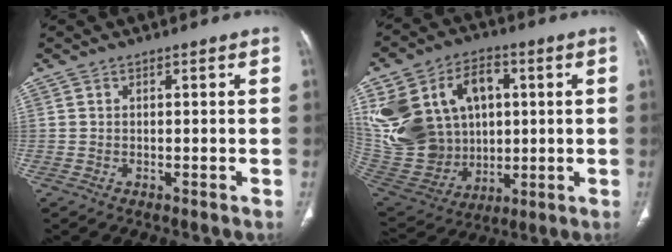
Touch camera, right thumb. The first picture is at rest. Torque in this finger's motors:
{"motor_torque": [-0.02, 0.74, 1.15, 1.02, 0.33]}